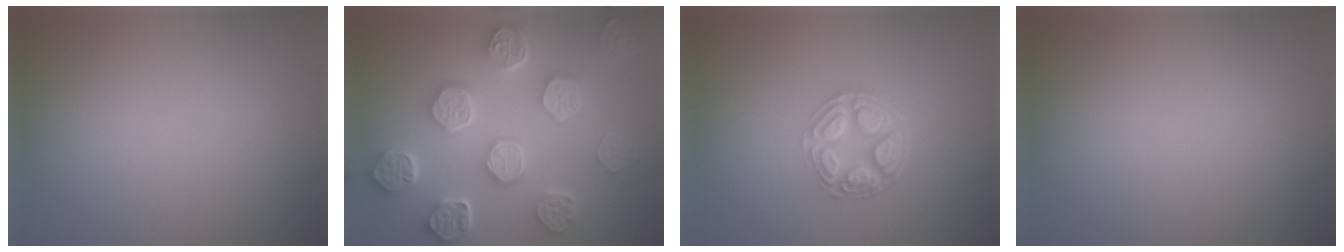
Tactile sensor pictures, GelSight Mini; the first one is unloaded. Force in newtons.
{"total": 8.4, "press": 6.5, "slide": 5.3}
{"total": 5.0, "press": 3.7, "slide": 3.3}
{"total": 0.0}